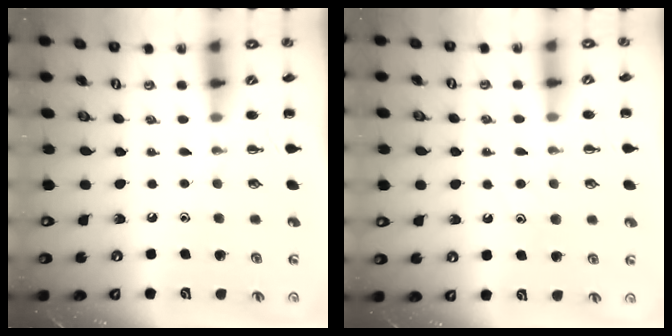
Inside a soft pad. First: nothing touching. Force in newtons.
{"total": 8.0, "press": 8.0, "slide": 1.0}